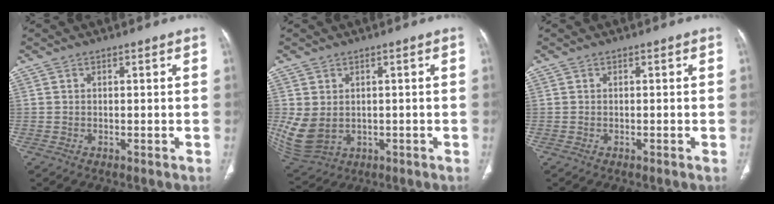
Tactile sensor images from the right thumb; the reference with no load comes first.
{"total": 8.3, "force": [0.2, 6.6, 5.0], "torque": [-0.108, -0.008, 0.028]}
{"total": 0.0}